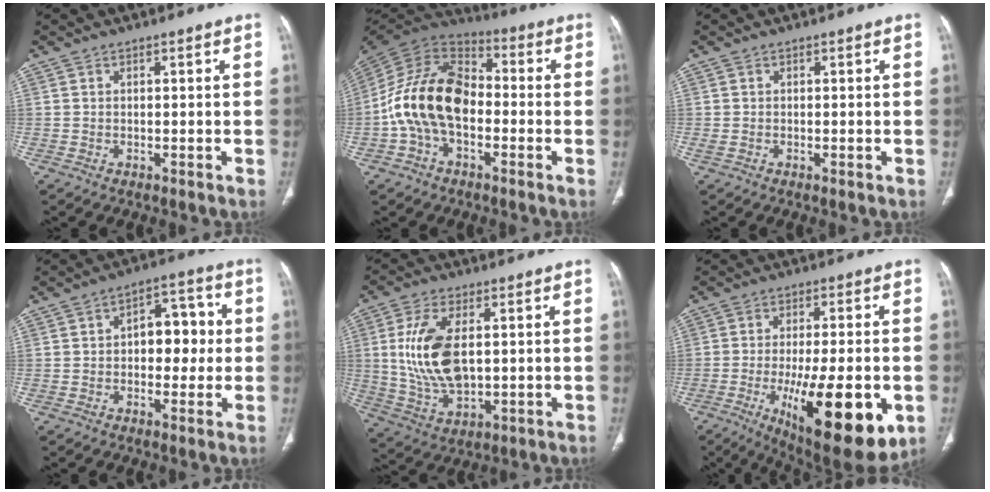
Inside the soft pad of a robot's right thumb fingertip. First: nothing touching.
{"total": 17.4, "force": [-2.9, 11.2, 13.0], "torque": [-0.242, 0.045, -0.060]}
{"total": 1.1, "force": [-0.2, 0.4, 1.0], "torque": [-0.023, -0.003, -0.003]}
{"total": 9.5, "force": [0.4, 5.9, 7.4], "torque": [-0.065, 0.025, 0.001]}
{"total": 13.7, "force": [1.8, 7.3, 11.5], "torque": [-0.231, -0.010, 0.044]}
{"total": 20.9, "force": [-6.4, 6.6, 18.8], "torque": [-0.263, -0.018, -0.078]}